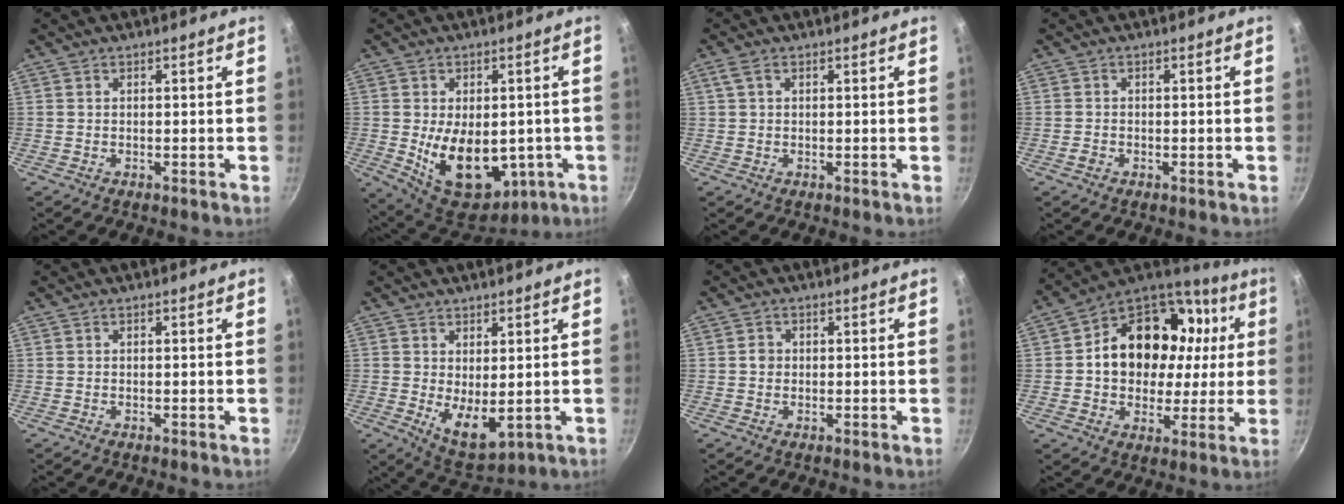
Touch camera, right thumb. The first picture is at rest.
{"total": 17.2, "force": [-2.6, 11.0, 12.9], "torque": [-0.167, -0.017, -0.011]}
{"total": 2.1, "force": [0.9, 1.2, 1.5], "torque": [-0.030, 0.006, 0.021]}
{"total": 1.2, "force": [-0.6, 1.0, 0.5], "torque": [-0.008, 0.003, -0.009]}
{"total": 0.0}
{"total": 7.3, "force": [0.8, 3.7, 6.2], "torque": [-0.084, -0.028, 0.030]}
{"total": 1.6, "force": [0.0, 1.5, 0.6], "torque": [-0.006, 0.007, -0.001]}
{"total": 22.8, "force": [3.7, 17.7, 14.0], "torque": [-0.204, 0.032, 0.059]}